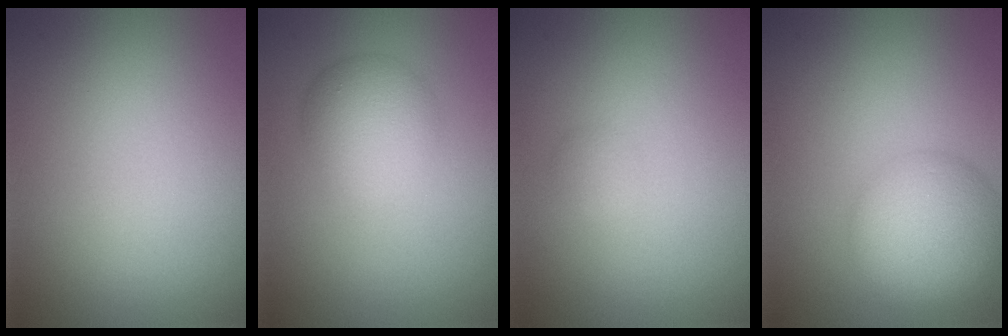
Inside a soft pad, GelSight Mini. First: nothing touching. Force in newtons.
{"total": 4.1, "press": 4.1, "slide": 0.1}
{"total": 0.8, "press": 0.8, "slide": 0.1}
{"total": 6.2, "press": 6.2, "slide": 0.5}